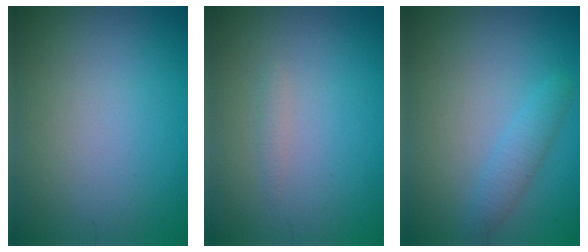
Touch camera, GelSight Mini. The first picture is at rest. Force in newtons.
{"total": 0.7, "press": 0.7, "slide": 0.0}
{"total": 1.9, "press": 1.9, "slide": 0.1}